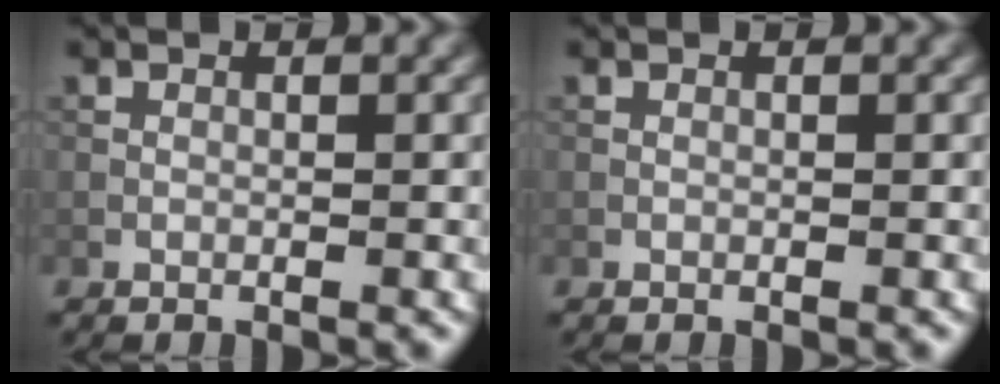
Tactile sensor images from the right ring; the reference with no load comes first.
{"total": 0.0}